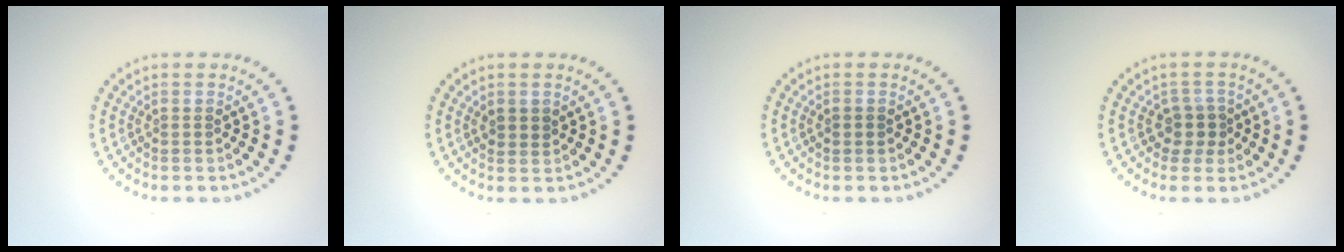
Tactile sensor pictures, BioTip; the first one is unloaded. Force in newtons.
{"total": 1.3, "press": 1.1, "slide": 0.5}
{"total": 0.9, "press": 0.9, "slide": 0.2}
{"total": 2.0, "press": 1.6, "slide": 1.1}